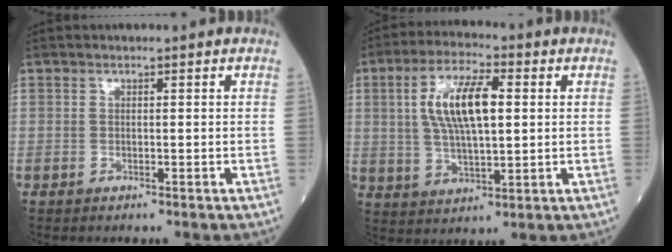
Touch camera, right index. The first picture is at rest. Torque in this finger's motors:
{"motor_torque": [1.28, 0.87, 0.29, 0.16]}